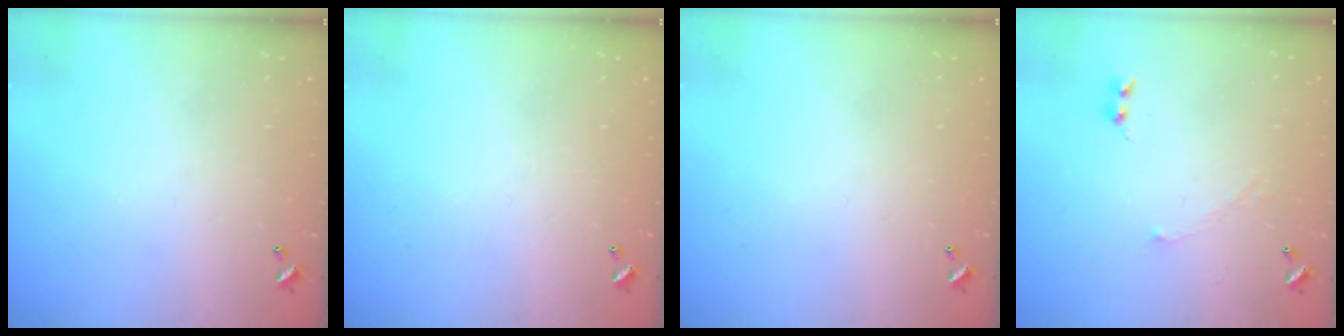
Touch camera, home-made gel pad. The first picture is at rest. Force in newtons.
{"total": 0.0}
{"total": 0.0}
{"total": 2.1, "press": 2.0, "slide": 0.7}